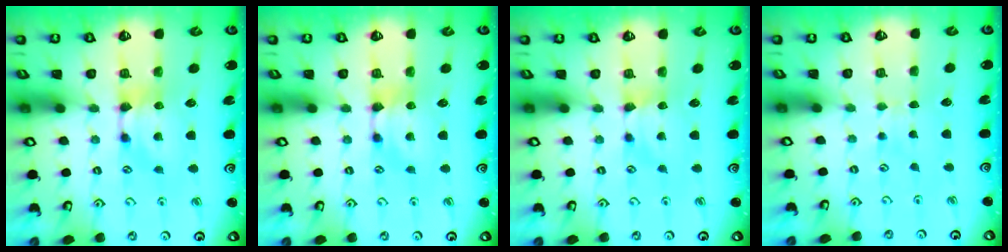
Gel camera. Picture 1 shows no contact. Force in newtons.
{"total": 0.0}
{"total": 1.0, "press": 0.9, "slide": 0.3}
{"total": 2.6, "press": 2.6, "slide": 0.4}